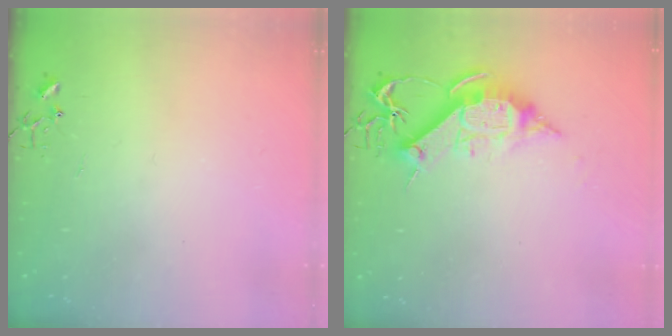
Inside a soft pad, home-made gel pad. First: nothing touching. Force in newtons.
{"total": 11.9, "press": 11.9, "slide": 0.7}